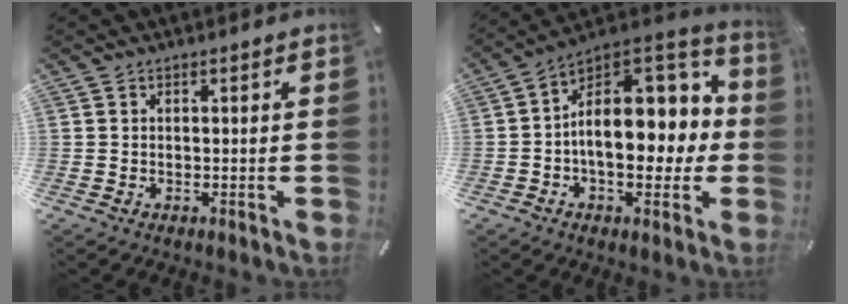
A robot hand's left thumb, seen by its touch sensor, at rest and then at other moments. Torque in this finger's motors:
{"motor_torque": [0.08, 3.43, 1.40, 0.79, 0.58]}